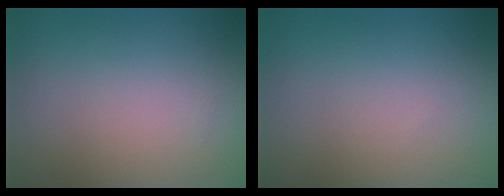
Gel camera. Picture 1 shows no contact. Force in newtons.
{"total": 0.0}